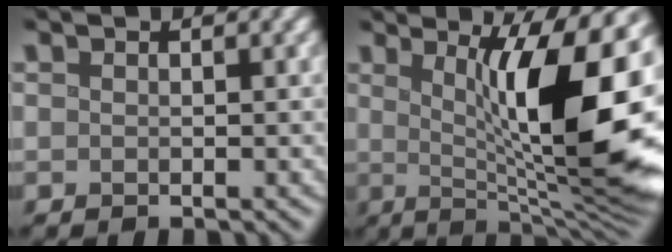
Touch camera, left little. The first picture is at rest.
{"total": 13.4, "force": [1.6, 3.3, 12.9], "torque": [-0.159, 0.001, 0.023]}